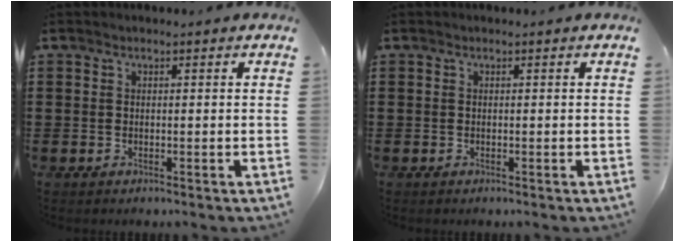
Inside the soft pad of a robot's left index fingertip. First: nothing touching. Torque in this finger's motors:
{"motor_torque": [0.00, 0.00, 0.00, 0.00]}